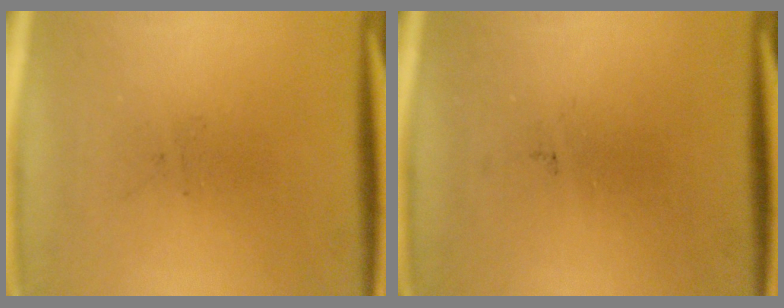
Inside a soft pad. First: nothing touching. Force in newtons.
{"total": 0.0}